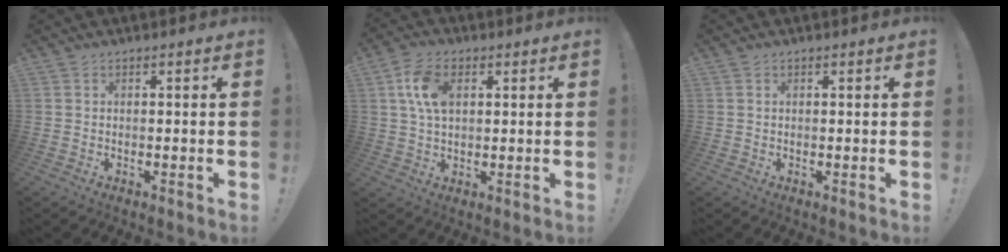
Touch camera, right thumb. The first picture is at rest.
{"total": 10.1, "force": [2.8, 6.5, 7.2], "torque": [-0.138, 0.008, 0.053]}
{"total": 0.0}